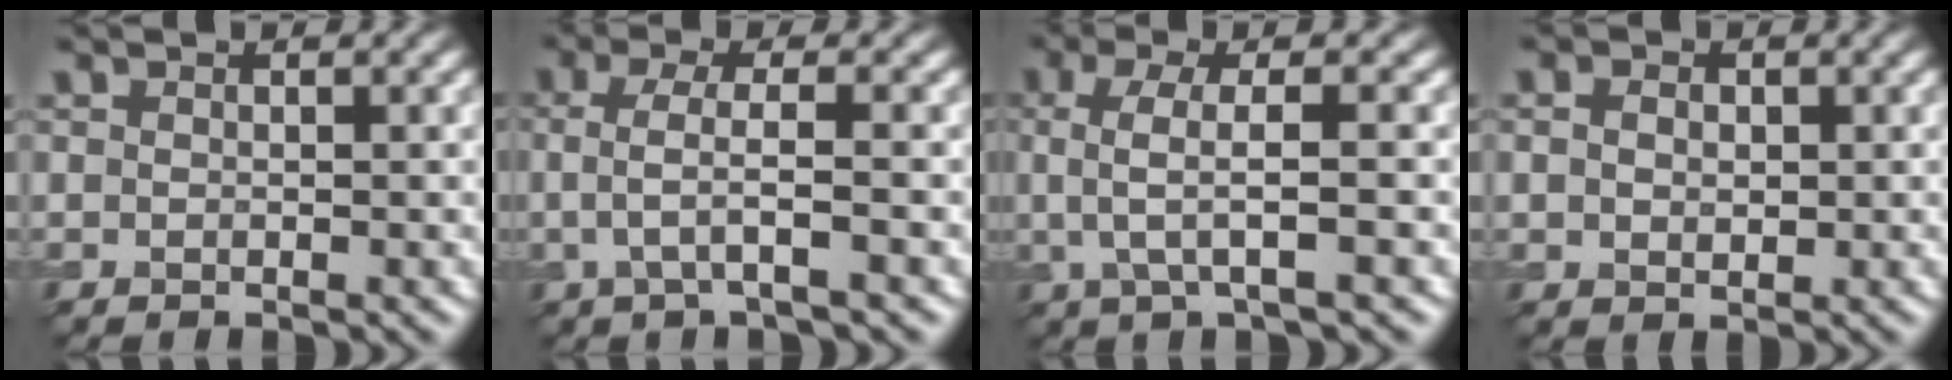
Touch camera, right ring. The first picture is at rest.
{"total": 3.0, "force": [-0.2, 0.7, 2.9], "torque": [-0.058, -0.001, -0.005]}
{"total": 4.3, "force": [0.1, 1.1, 4.1], "torque": [-0.075, 0.007, 0.000]}
{"total": 2.2, "force": [0.4, 1.7, 1.3], "torque": [-0.027, 0.004, 0.006]}